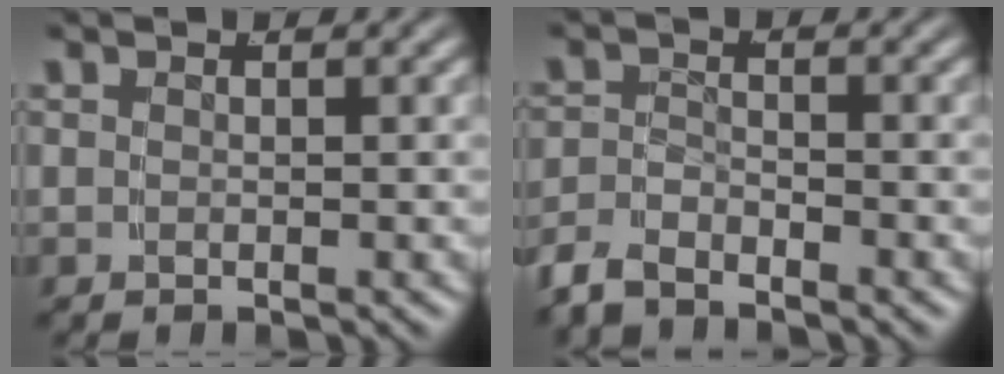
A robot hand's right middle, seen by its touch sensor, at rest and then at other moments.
{"total": 3.0, "force": [-2.7, 1.1, 0.9], "torque": [-0.026, -0.009, -0.047]}